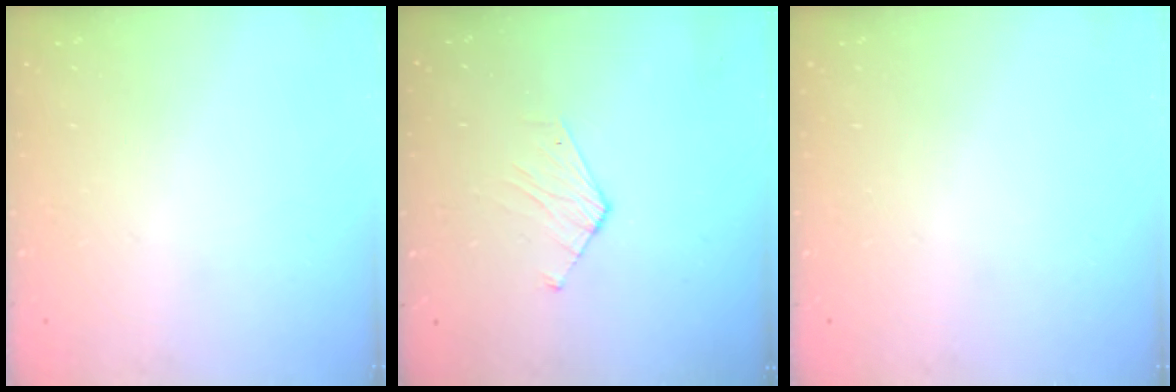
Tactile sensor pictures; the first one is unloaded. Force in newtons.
{"total": 3.5, "press": 3.5, "slide": 0.3}
{"total": 0.0}